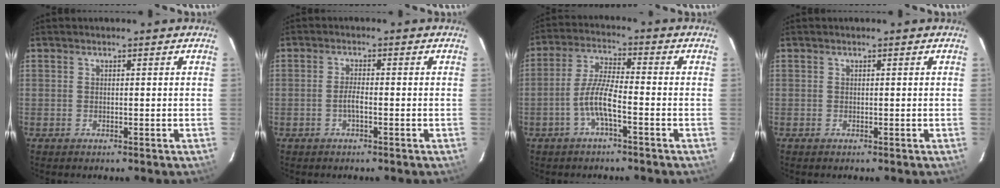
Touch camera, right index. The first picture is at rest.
{"total": 1.8, "force": [-0.8, 0.3, 1.6], "torque": [-0.032, 0.000, -0.017]}
{"total": 6.2, "force": [-2.8, 0.8, 5.4], "torque": [-0.118, 0.005, -0.055]}
{"total": 0.0}